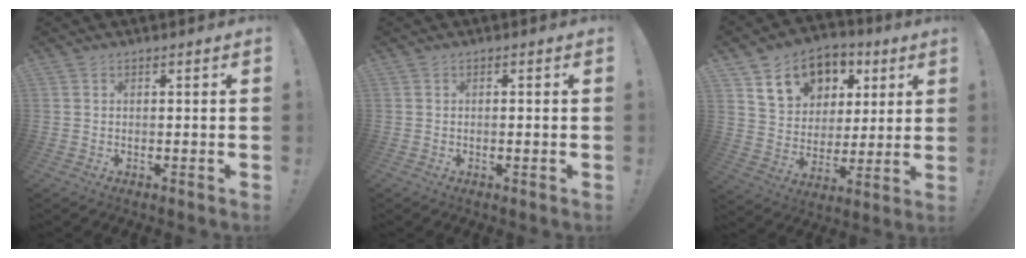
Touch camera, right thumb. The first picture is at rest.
{"total": 0.7, "force": [-0.5, 0.0, 0.5], "torque": [-0.007, 0.000, -0.008]}
{"total": 14.8, "force": [7.6, 11.2, 5.9], "torque": [-0.091, -0.032, 0.151]}